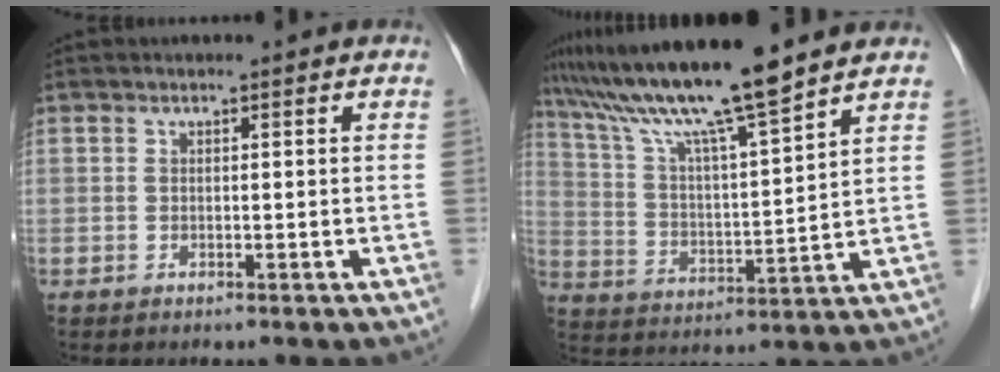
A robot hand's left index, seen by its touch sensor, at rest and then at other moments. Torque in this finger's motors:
{"motor_torque": [0.94, -1.20, 1.06, 0.21]}